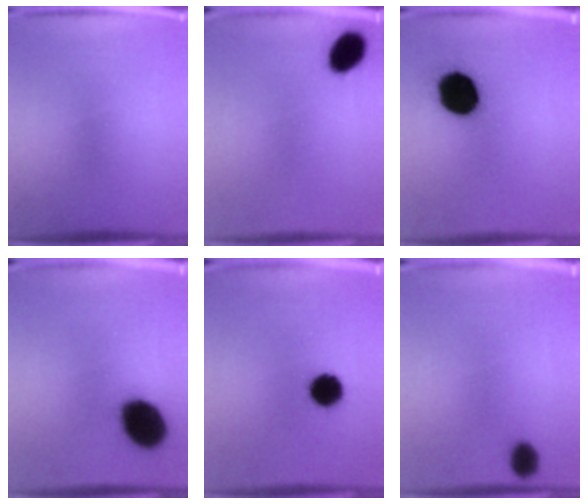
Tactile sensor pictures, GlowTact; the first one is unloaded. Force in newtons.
{"total": 7.8}
{"total": 16.9}
{"total": 16.4}
{"total": 9.0}
{"total": 2.3}